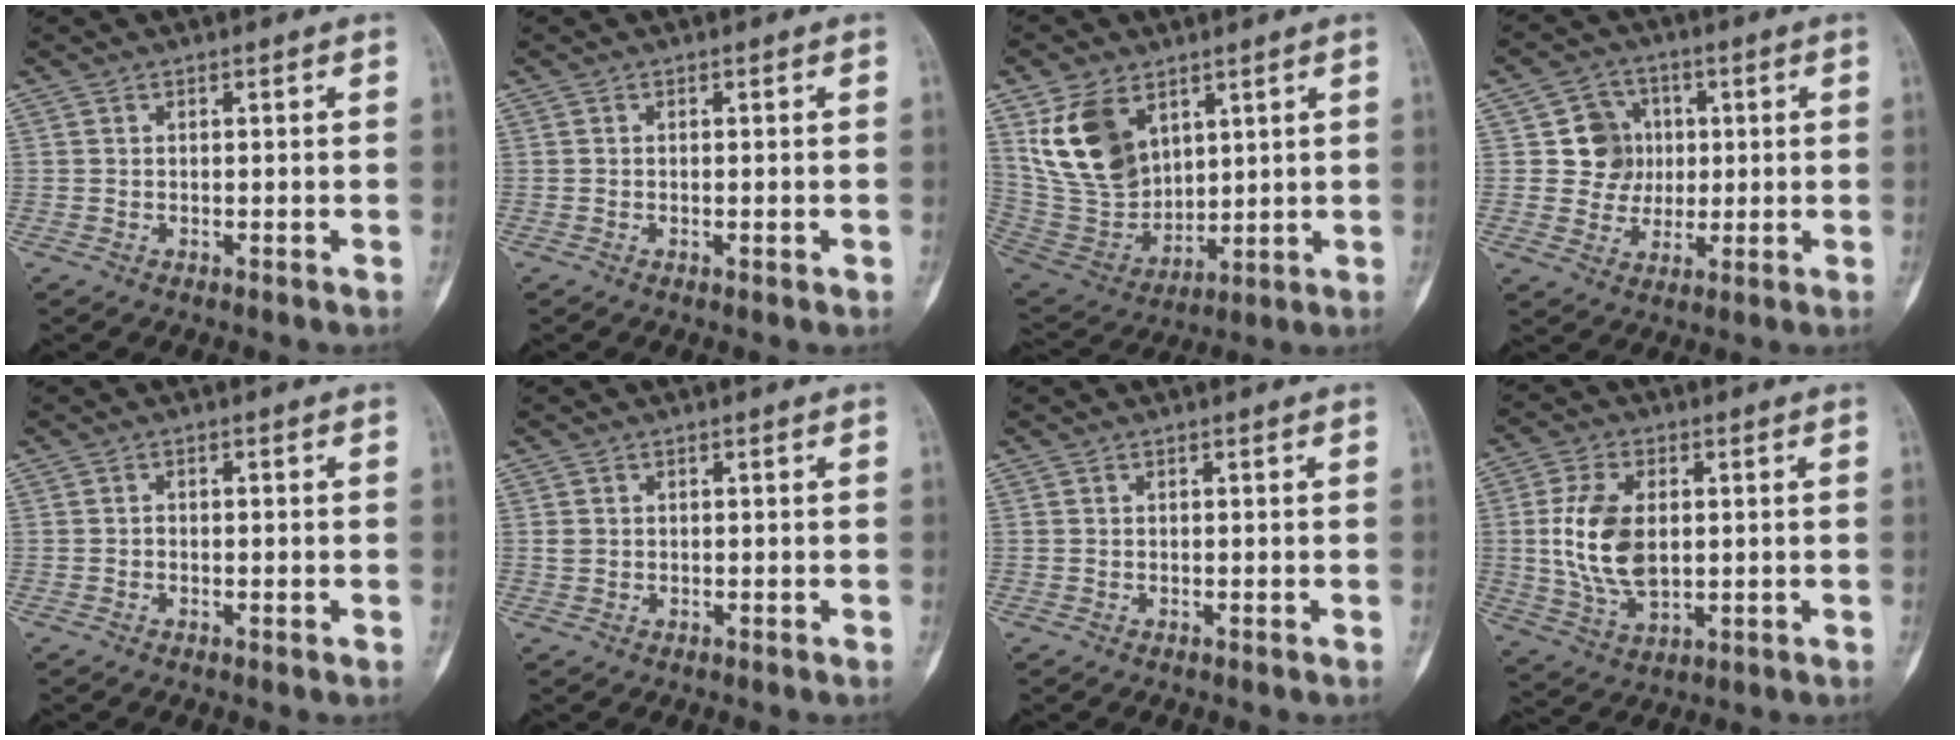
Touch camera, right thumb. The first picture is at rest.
{"total": 0.9, "force": [-0.2, 0.3, 0.8], "torque": [-0.009, -0.002, -0.002]}
{"total": 15.2, "force": [6.8, 10.1, 9.1], "torque": [-0.148, -0.033, 0.156]}
{"total": 8.0, "force": [1.2, 7.6, 2.2], "torque": [0.011, 0.008, 0.020]}
{"total": 1.0, "force": [-0.2, 0.5, 0.8], "torque": [-0.008, 0.000, -0.005]}
{"total": 1.0, "force": [0.1, 0.9, 0.5], "torque": [-0.008, 0.003, 0.006]}
{"total": 0.0}
{"total": 12.3, "force": [0.9, 7.3, 9.8], "torque": [-0.188, -0.007, 0.025]}